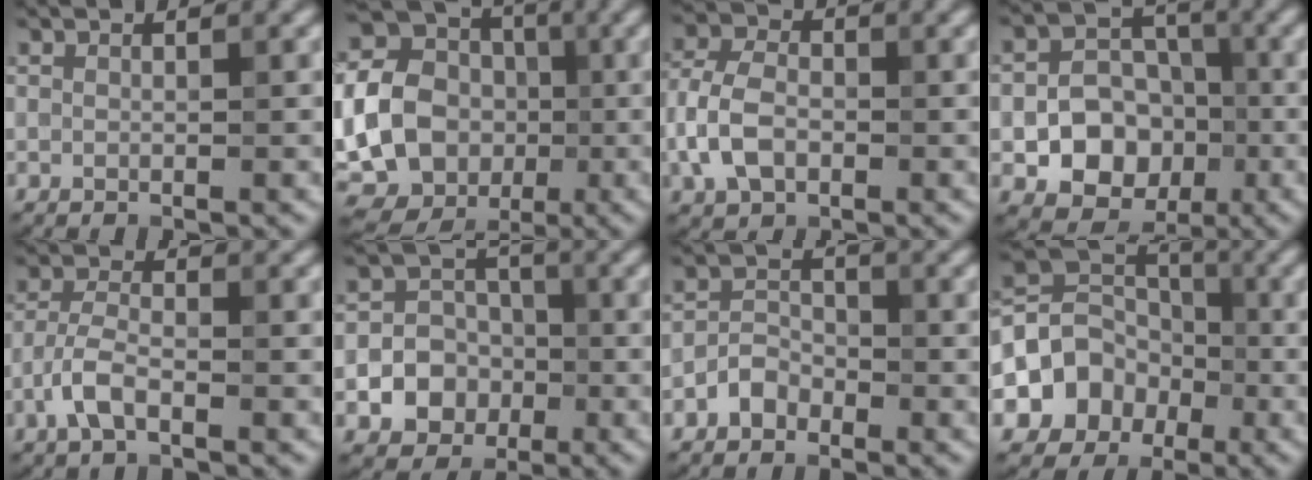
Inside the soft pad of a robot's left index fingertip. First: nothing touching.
{"total": 23.9, "force": [-1.3, 22.0, 9.4], "torque": [-0.207, 0.018, -0.084]}
{"total": 4.8, "force": [-1.6, 3.1, 3.3], "torque": [-0.078, 0.010, -0.034]}
{"total": 8.7, "force": [-2.3, 7.5, 3.8], "torque": [-0.044, 0.001, -0.062]}
{"total": 2.8, "force": [-1.6, 0.7, 2.2], "torque": [-0.053, 0.009, -0.038]}
{"total": 6.8, "force": [-2.0, 6.2, 2.1], "torque": [-0.020, 0.009, -0.053]}
{"total": 2.0, "force": [-1.4, 1.2, 0.7], "torque": [-0.010, 0.016, -0.028]}
{"total": 7.2, "force": [-2.0, 6.1, 3.3], "torque": [-0.043, 0.009, -0.057]}